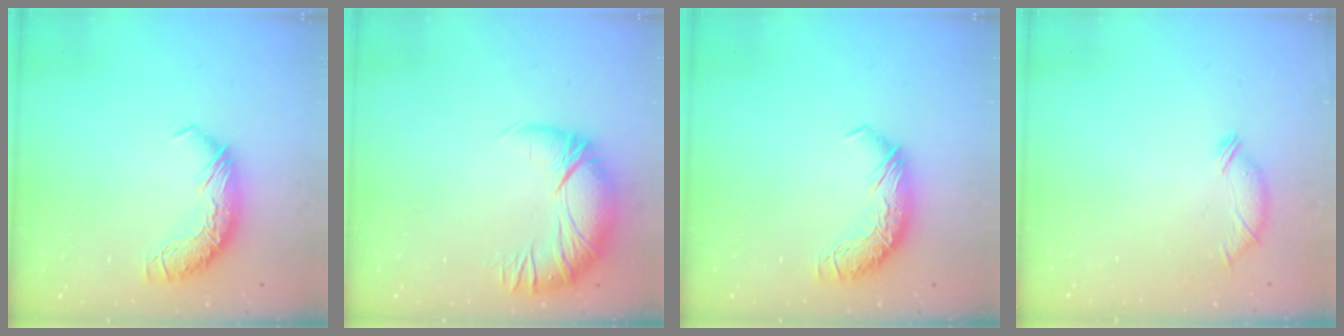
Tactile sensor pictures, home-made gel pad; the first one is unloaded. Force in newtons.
{"total": 2.7, "press": 0.9, "slide": 2.5}
{"total": 0.0}
{"total": 6.3, "press": 6.2, "slide": 0.4}